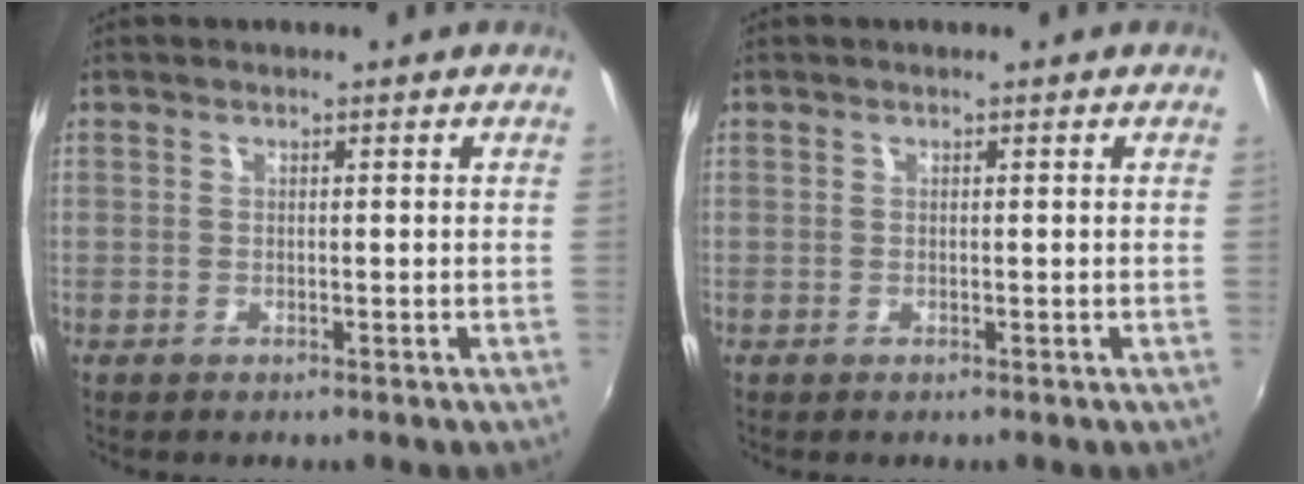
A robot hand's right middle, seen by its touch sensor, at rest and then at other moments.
{"total": 0.0}